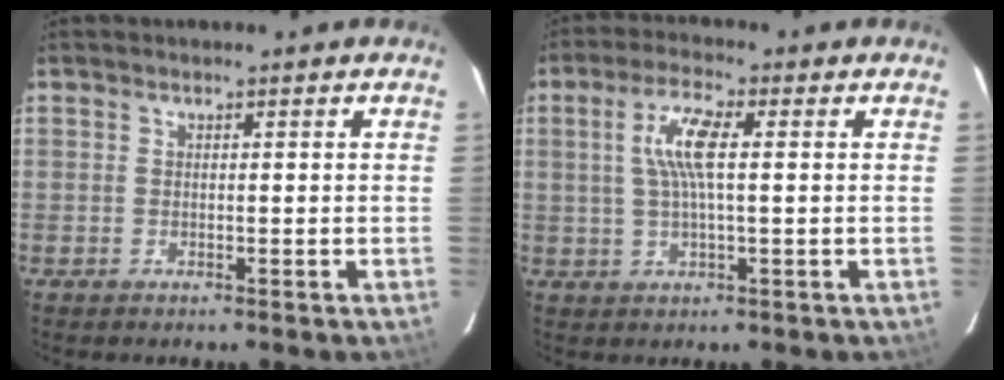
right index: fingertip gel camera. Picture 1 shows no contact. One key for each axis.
{"total": 7.1, "fx": 1.2, "fy": 1.4, "fz": 6.8, "tx": -0.134, "ty": 0.008, "tz": 0.024}